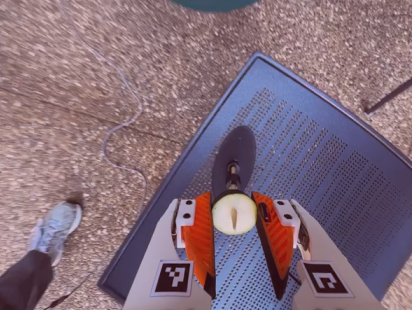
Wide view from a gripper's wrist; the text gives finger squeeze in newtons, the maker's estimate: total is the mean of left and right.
{"total": 10.4, "left": 10.3, "right": 10.4}